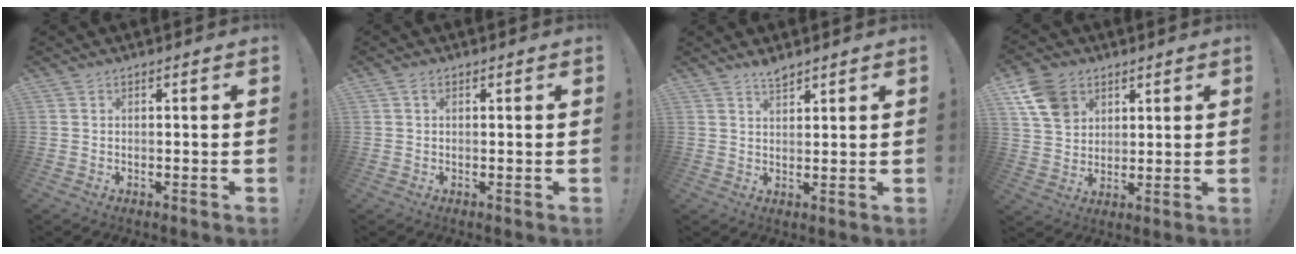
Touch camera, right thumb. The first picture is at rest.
{"total": 0.9, "force": [0.3, 0.5, 0.7], "torque": [-0.007, -0.001, 0.004]}
{"total": 2.9, "force": [2.6, 0.6, 1.1], "torque": [-0.017, -0.016, 0.046]}
{"total": 11.8, "force": [6.0, 8.7, 5.2], "torque": [-0.088, -0.024, 0.118]}